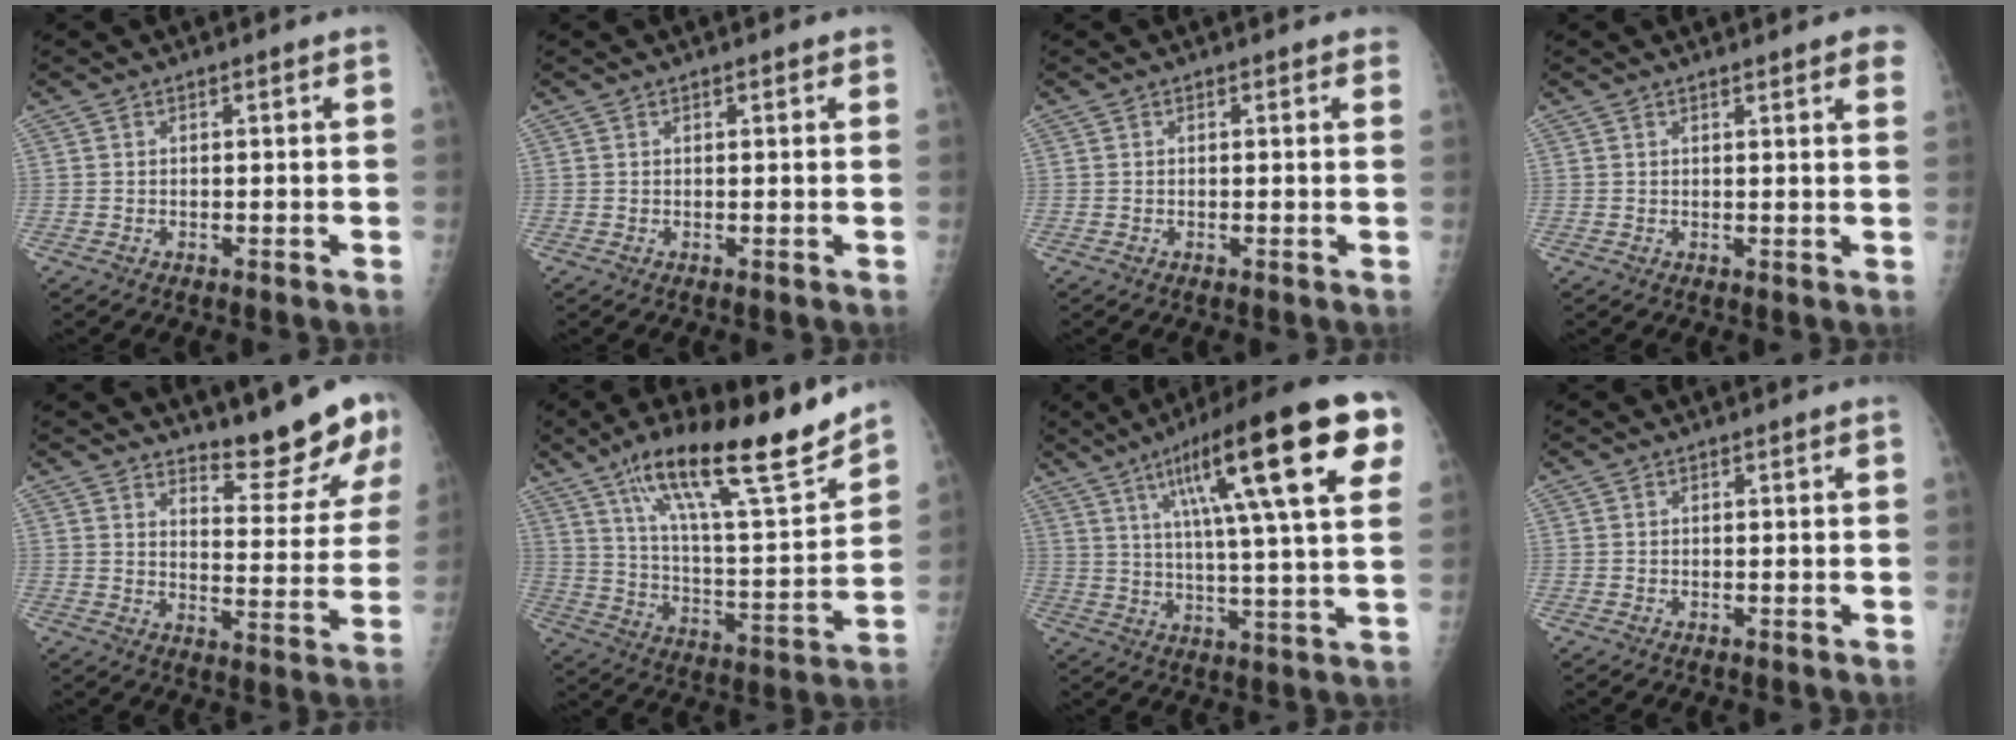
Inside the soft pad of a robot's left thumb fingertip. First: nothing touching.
{"total": 0.9, "force": [0.6, 0.4, 0.5], "torque": [-0.006, -0.002, 0.005]}
{"total": 1.1, "force": [0.9, 0.4, 0.4], "torque": [0.003, -0.001, 0.003]}
{"total": 5.0, "force": [3.7, 0.8, 3.2], "torque": [-0.026, -0.005, 0.035]}
{"total": 12.2, "force": [10.9, 2.2, 5.2], "torque": [-0.040, -0.099, 0.147]}
{"total": 23.7, "force": [16.5, 4.4, 16.5], "torque": [-0.247, -0.067, 0.277]}
{"total": 24.8, "force": [10.6, 4.7, 21.9], "torque": [-0.320, 0.001, 0.155]}
{"total": 0.0}